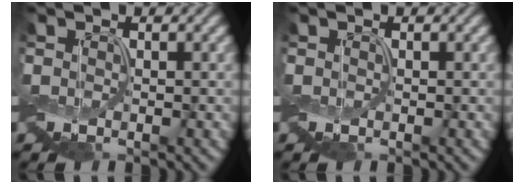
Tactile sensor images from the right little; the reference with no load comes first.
{"total": 0.0}